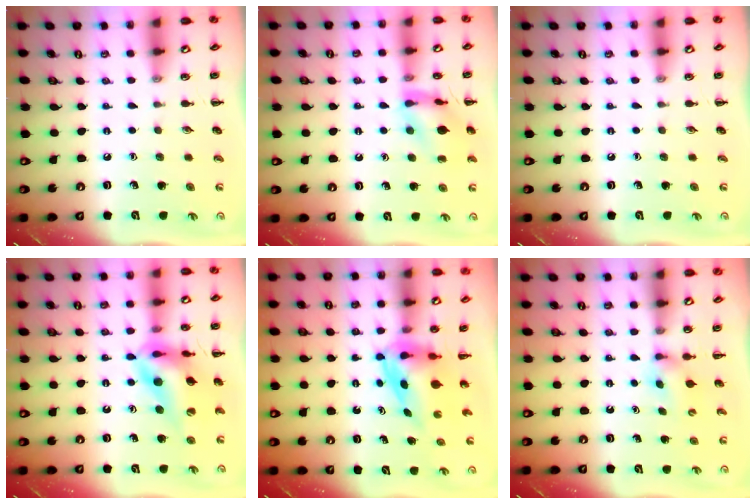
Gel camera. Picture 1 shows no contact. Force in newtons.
{"total": 13.0, "press": 12.9, "slide": 1.2}
{"total": 0.0}
{"total": 15.1, "press": 14.4, "slide": 4.5}
{"total": 4.0, "press": 3.9, "slide": 0.7}
{"total": 3.6, "press": 3.4, "slide": 1.1}